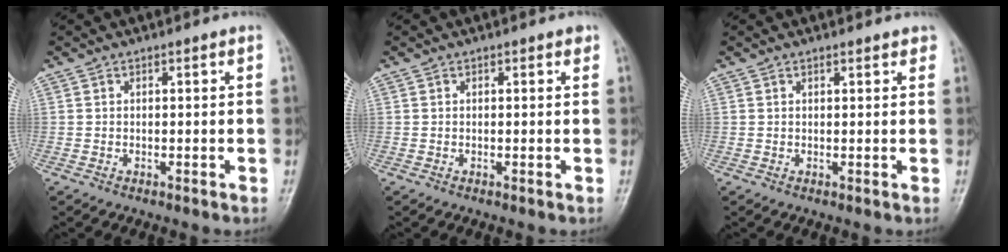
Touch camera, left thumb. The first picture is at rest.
{"total": 0.7, "force": [0.4, 0.3, 0.5], "torque": [-0.006, -0.001, 0.002]}
{"total": 1.5, "force": [1.2, 0.5, 0.8], "torque": [-0.004, -0.001, 0.012]}